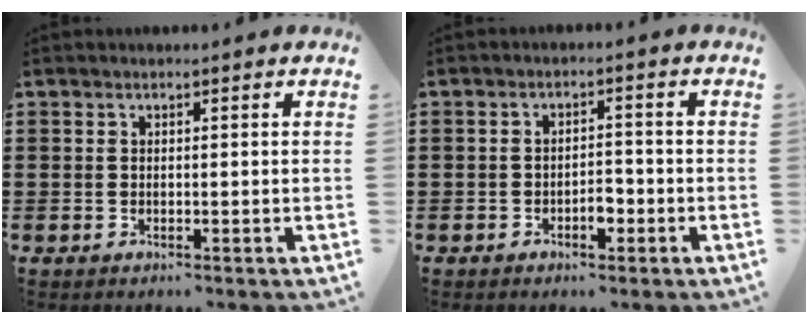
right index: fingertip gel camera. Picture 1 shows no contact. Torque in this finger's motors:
{"motor_torque": [0.96, 0.54, 0.10, 0.01]}